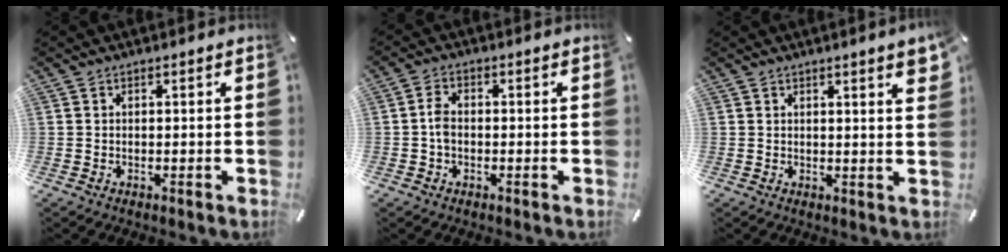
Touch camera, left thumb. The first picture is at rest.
{"total": 3.3, "force": [-0.3, 2.2, 2.4], "torque": [-0.052, 0.004, -0.008]}
{"total": 2.8, "force": [1.7, 0.1, 2.2], "torque": [-0.038, -0.003, 0.029]}